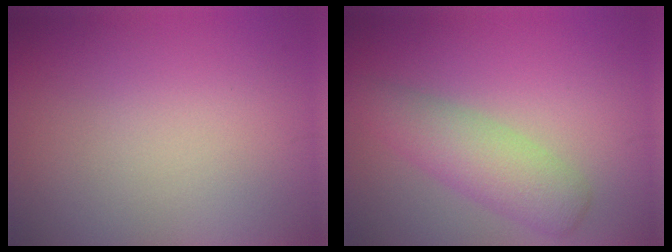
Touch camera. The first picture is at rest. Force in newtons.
{"total": 4.1, "press": 4.1, "slide": 0.2}